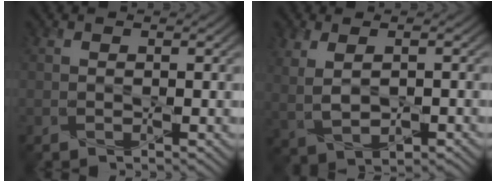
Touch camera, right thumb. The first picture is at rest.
{"total": 4.7, "force": [0.9, 2.4, 4.0], "torque": [-0.093, -0.004, 0.024]}